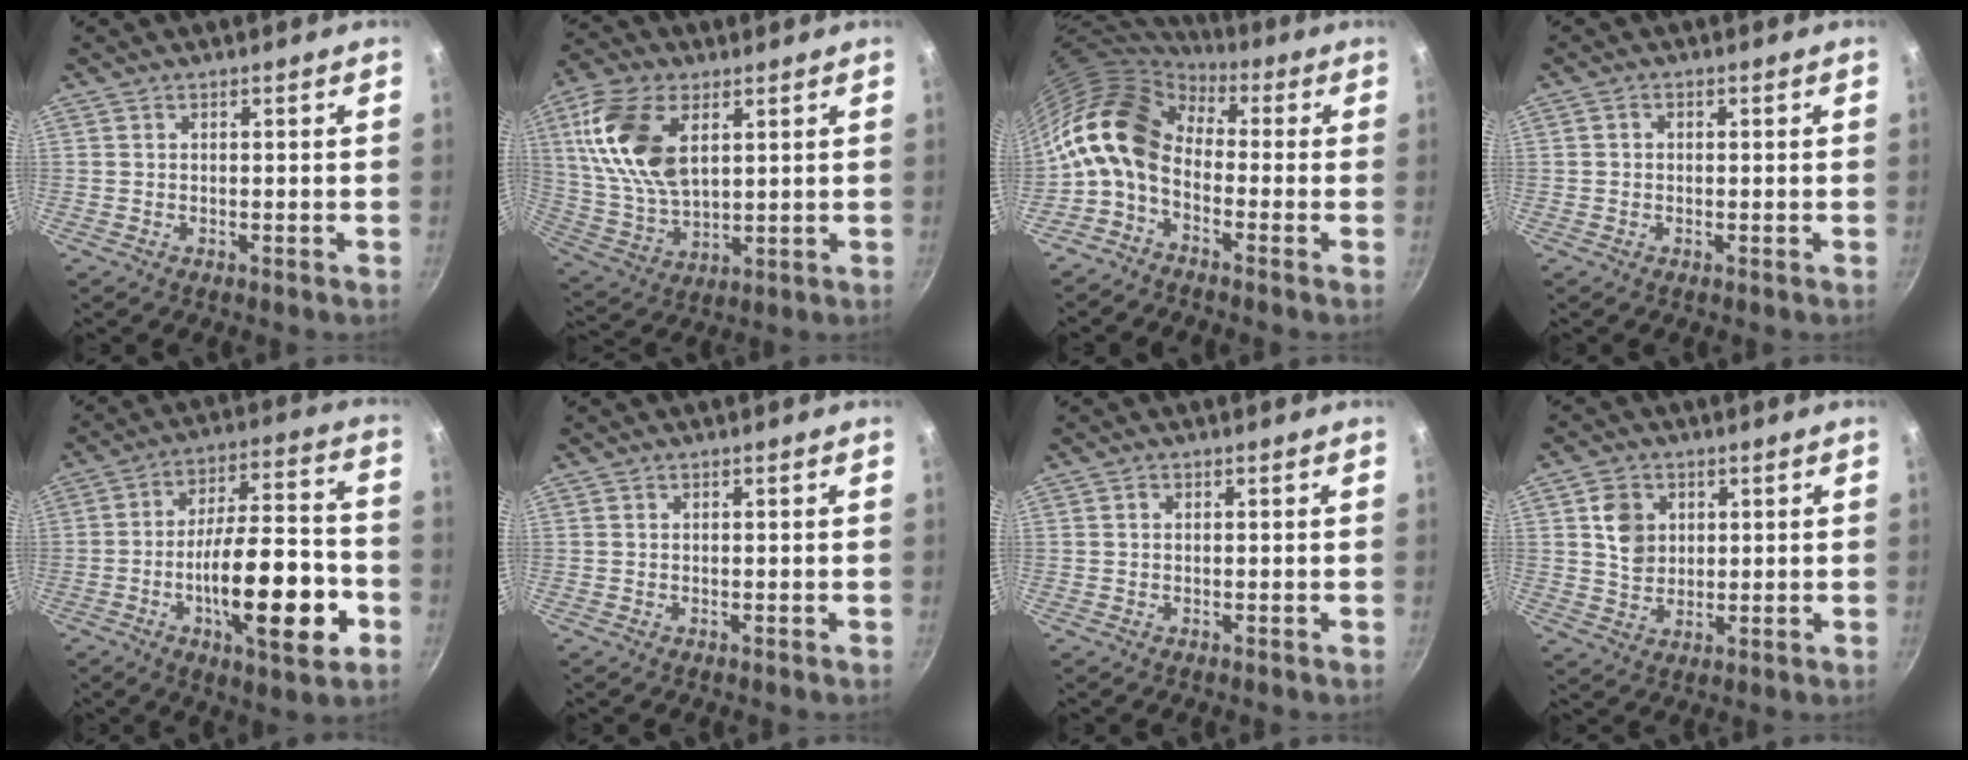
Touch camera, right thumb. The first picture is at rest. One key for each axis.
{"total": 16.3, "fx": 5.4, "fy": 9.1, "fz": 12.3, "tx": -0.227, "ty": -0.010, "tz": 0.112}
{"total": 13.6, "fx": -0.9, "fy": 9.1, "fz": 10.0, "tx": -0.175, "ty": 0.032, "tz": -0.039}
{"total": 1.1, "fx": 0.0, "fy": 0.9, "fz": 0.6, "tx": -0.010, "ty": 0.006, "tz": -0.001}
{"total": 20.7, "fx": -6.5, "fy": 7.0, "fz": 18.4, "tx": -0.265, "ty": 0.041, "tz": -0.098}
{"total": 0.0}
{"total": 0.7, "fx": 0.2, "fy": 0.5, "fz": 0.4, "tx": -0.005, "ty": 0.004, "tz": 0.002}
{"total": 6.6, "fx": 1.8, "fy": 5.3, "fz": 3.5, "tx": -0.041, "ty": -0.006, "tz": 0.033}